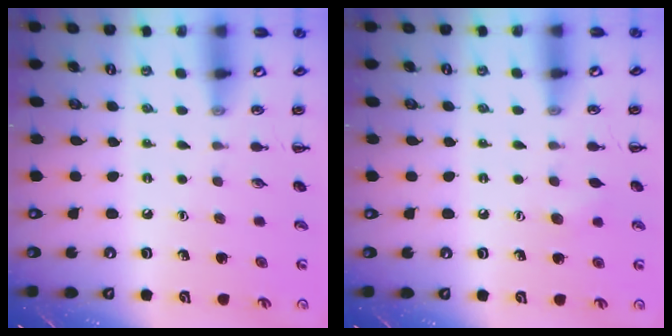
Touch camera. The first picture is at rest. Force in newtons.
{"total": 5.3, "press": 5.2, "slide": 1.1}